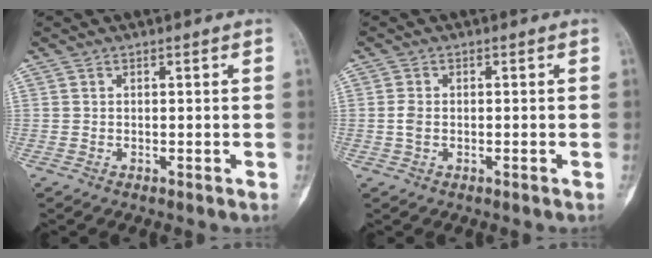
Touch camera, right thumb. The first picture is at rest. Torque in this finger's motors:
{"motor_torque": [0.71, 0.06, 0.43, 0.03, 0.16]}